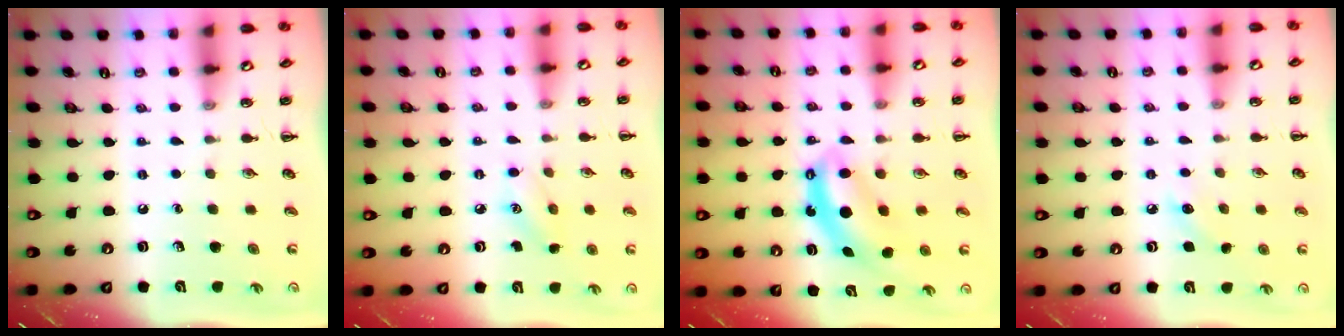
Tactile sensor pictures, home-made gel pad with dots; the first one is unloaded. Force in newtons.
{"total": 6.0, "press": 5.8, "slide": 1.6}
{"total": 6.6, "press": 6.6, "slide": 0.5}
{"total": 5.8, "press": 5.6, "slide": 1.4}